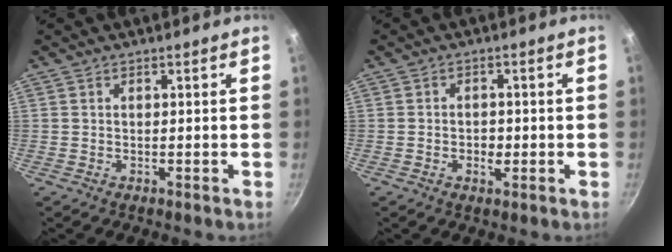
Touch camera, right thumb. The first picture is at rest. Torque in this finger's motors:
{"motor_torque": [-0.52, 0.15, -0.34, 0.11, 0.00]}